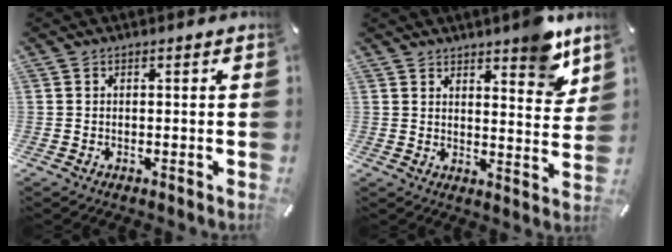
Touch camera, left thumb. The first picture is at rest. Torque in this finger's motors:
{"motor_torque": [1.23, 0.90, 0.80, -0.60, 0.17]}